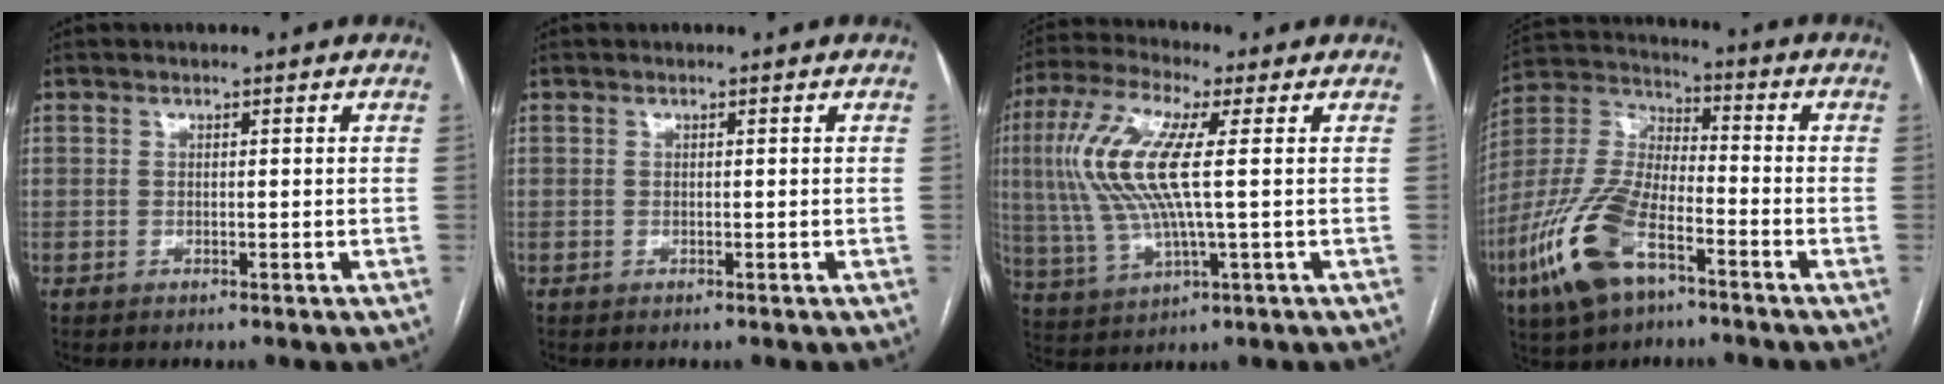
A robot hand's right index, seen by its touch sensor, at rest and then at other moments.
{"total": 0.0}
{"total": 12.9, "force": [1.8, 2.3, 12.6], "torque": [-0.293, 0.014, 0.031]}
{"total": 15.5, "force": [-7.9, 6.2, 11.8], "torque": [-0.269, -0.005, -0.149]}